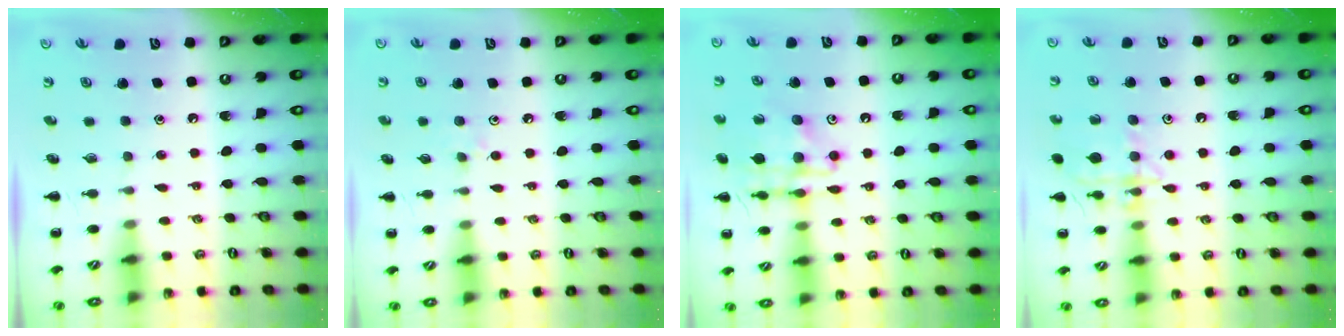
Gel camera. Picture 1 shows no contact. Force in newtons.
{"total": 4.2, "press": 3.9, "slide": 1.5}
{"total": 15.0, "press": 14.7, "slide": 3.1}
{"total": 14.9, "press": 14.8, "slide": 1.5}